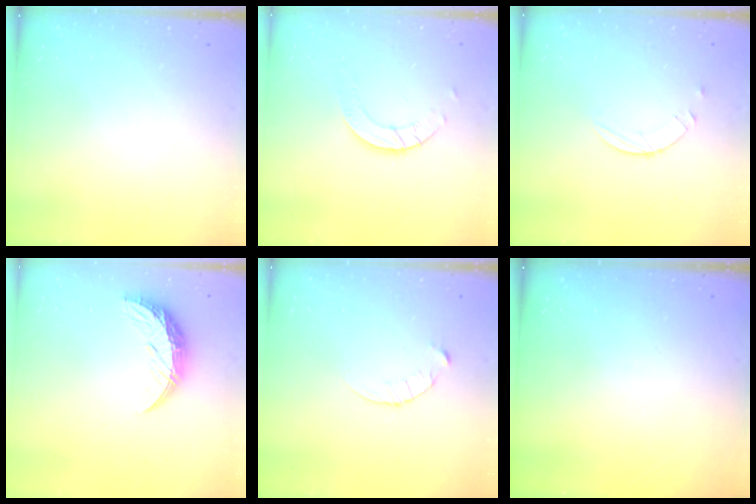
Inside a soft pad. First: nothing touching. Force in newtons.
{"total": 5.1, "press": 5.1, "slide": 0.2}
{"total": 2.5, "press": 2.4, "slide": 0.3}
{"total": 10.7, "press": 10.7, "slide": 0.4}
{"total": 4.0, "press": 4.0, "slide": 0.5}
{"total": 0.0}